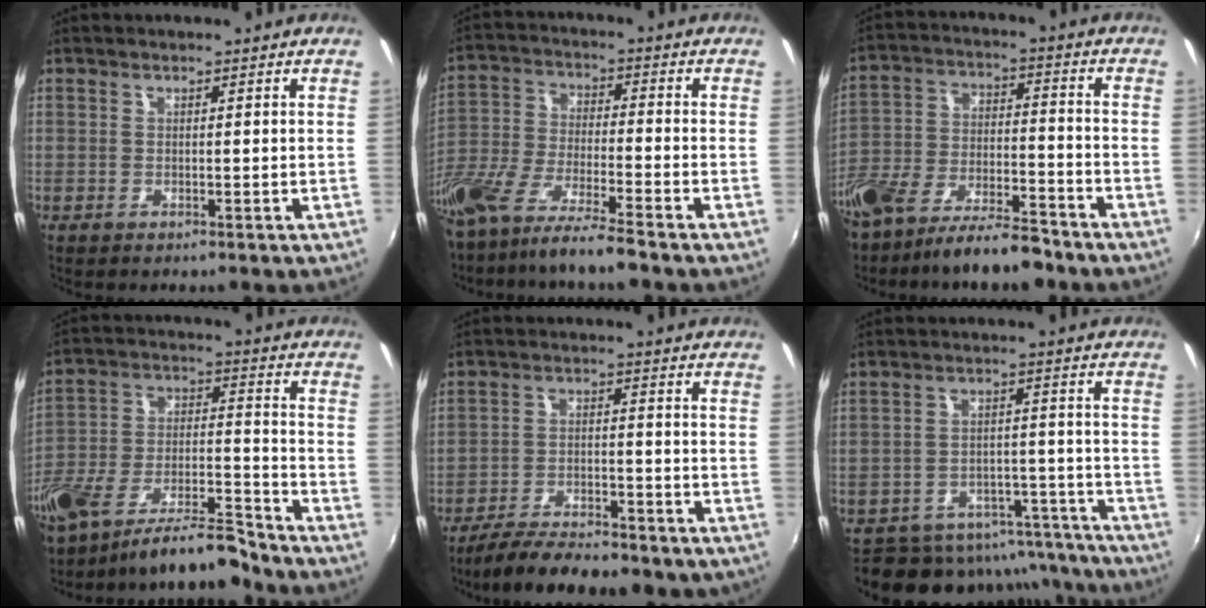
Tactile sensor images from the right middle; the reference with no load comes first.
{"total": 13.6, "force": [-10.7, 1.0, 8.3], "torque": [-0.177, -0.031, -0.201]}
{"total": 12.2, "force": [-8.7, 4.7, 7.3], "torque": [-0.153, 0.000, -0.153]}
{"total": 12.2, "force": [-10.4, 2.2, 5.9], "torque": [-0.117, 0.001, -0.185]}
{"total": 14.0, "force": [-11.5, 3.7, 7.0], "torque": [-0.146, -0.026, -0.173]}
{"total": 15.2, "force": [-14.2, 5.1, 2.2], "torque": [-0.034, 0.048, -0.180]}